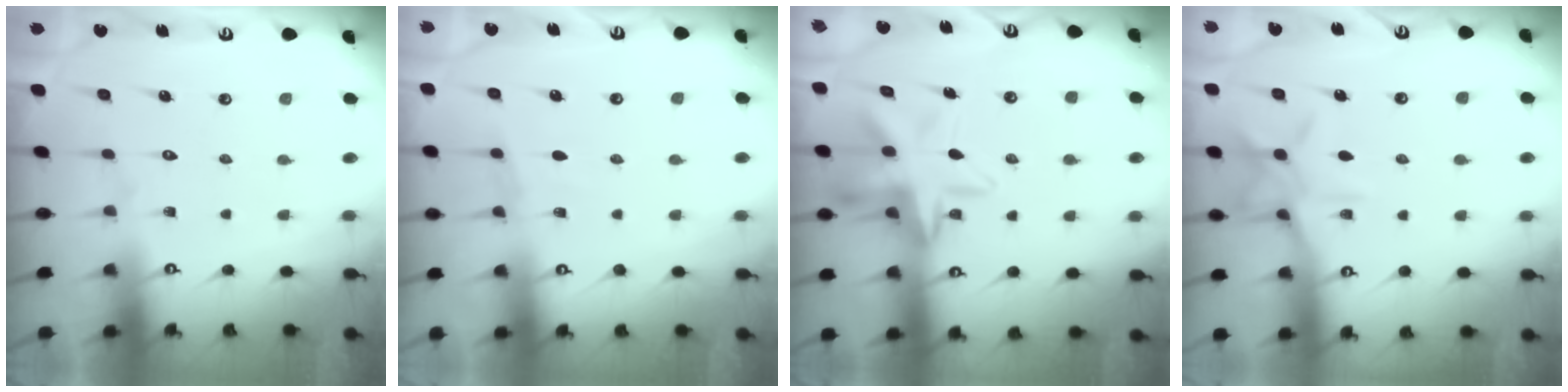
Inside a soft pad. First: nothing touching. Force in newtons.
{"total": 2.7, "press": 2.6, "slide": 0.4}
{"total": 12.3, "press": 12.2, "slide": 1.9}
{"total": 9.5, "press": 9.5, "slide": 0.6}